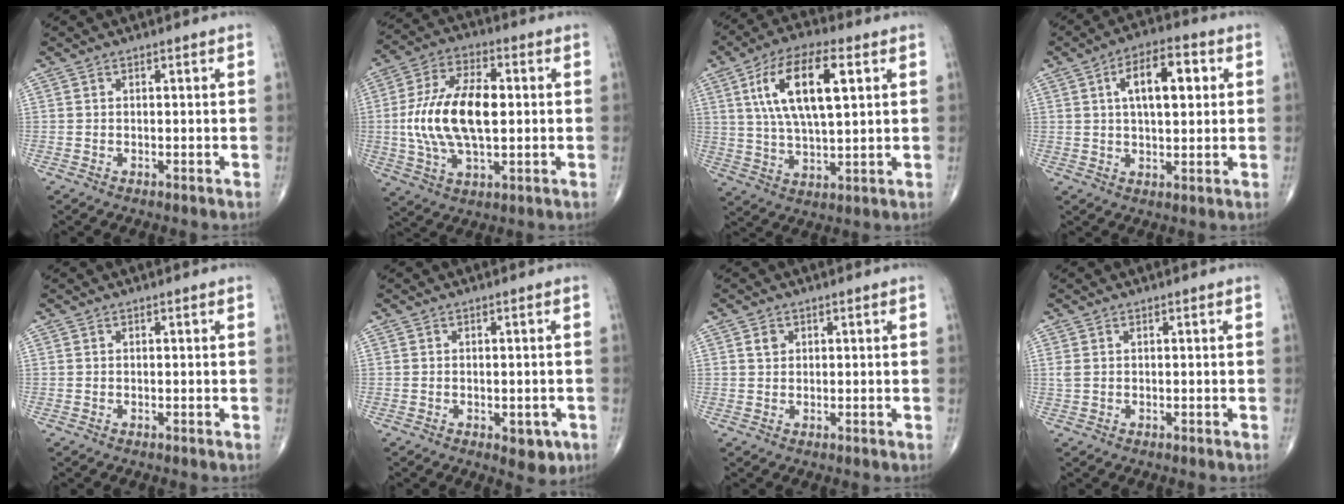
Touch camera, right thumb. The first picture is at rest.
{"total": 16.7, "force": [0.2, 8.2, 14.5], "torque": [-0.284, 0.011, 0.004]}
{"total": 15.5, "force": [4.8, 6.0, 13.4], "torque": [-0.243, 0.000, 0.086]}
{"total": 11.0, "force": [2.9, 4.9, 9.4], "torque": [-0.134, 0.008, 0.042]}
{"total": 0.0}
{"total": 4.2, "force": [-1.6, 2.3, 3.2], "torque": [-0.021, 0.000, -0.014]}
{"total": 1.6, "force": [0.7, 1.3, 0.7], "torque": [-0.006, -0.002, 0.010]}
{"total": 1.3, "force": [0.4, 0.6, 1.1], "torque": [-0.033, 0.013, 0.017]}